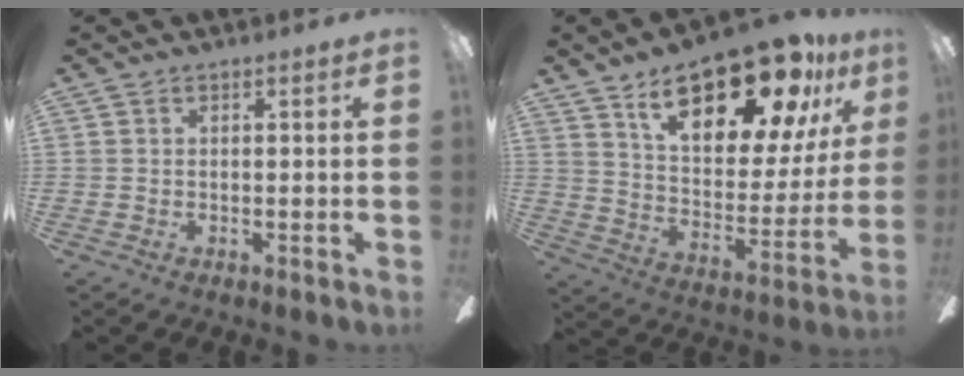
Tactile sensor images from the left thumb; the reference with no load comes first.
{"total": 22.8, "force": [15.0, 9.7, 14.1], "torque": [-0.209, -0.085, 0.252]}